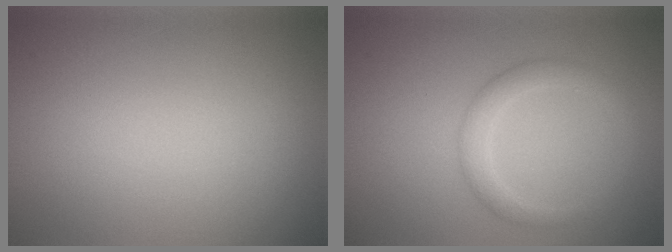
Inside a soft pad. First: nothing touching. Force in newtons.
{"total": 2.4, "press": 2.4, "slide": 0.1}